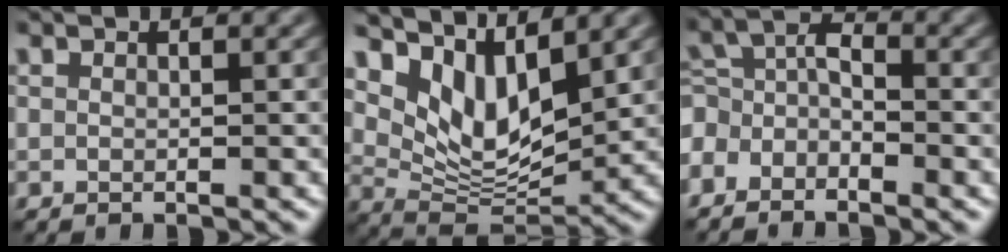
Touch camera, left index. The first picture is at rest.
{"total": 6.7, "force": [4.2, 2.9, 4.4], "torque": [-0.093, -0.012, 0.081]}
{"total": 3.2, "force": [-2.4, 1.5, 1.6], "torque": [-0.031, 0.007, -0.053]}